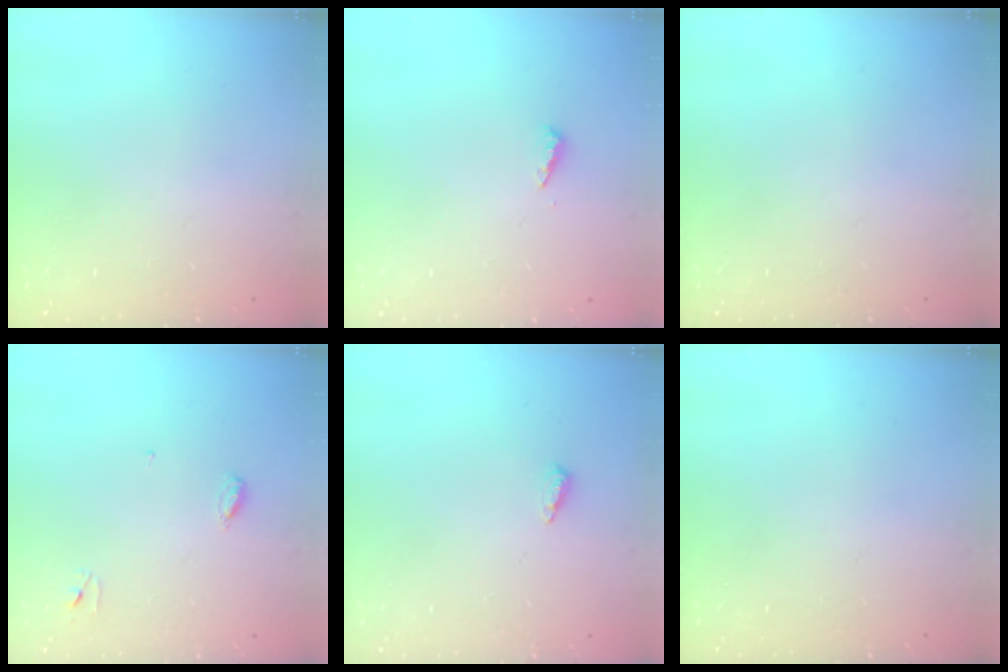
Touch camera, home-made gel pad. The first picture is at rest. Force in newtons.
{"total": 3.6, "press": 3.6, "slide": 0.4}
{"total": 0.0}
{"total": 3.4, "press": 3.4, "slide": 0.3}
{"total": 3.4, "press": 3.3, "slide": 0.5}
{"total": 0.0}